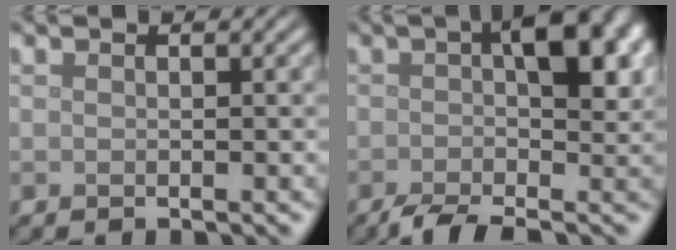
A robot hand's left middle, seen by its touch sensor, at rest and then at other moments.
{"total": 8.5, "force": [-1.2, 3.4, 7.7], "torque": [-0.120, 0.007, -0.037]}